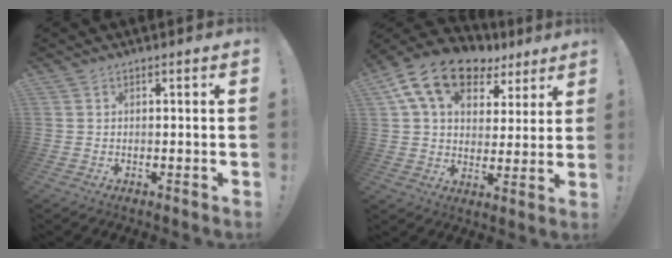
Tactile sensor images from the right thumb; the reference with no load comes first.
{"total": 15.9, "force": [8.6, 9.6, 9.3], "torque": [-0.161, -0.037, 0.158]}